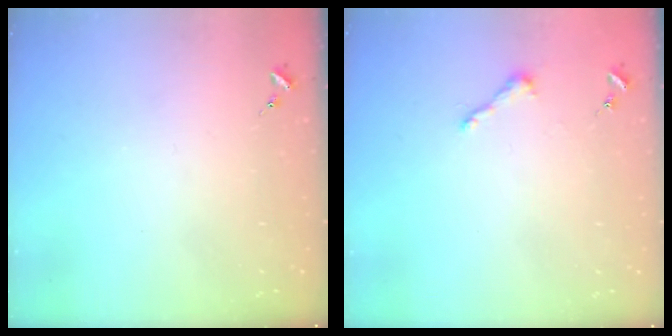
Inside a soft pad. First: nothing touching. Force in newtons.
{"total": 3.9, "press": 3.9, "slide": 0.3}